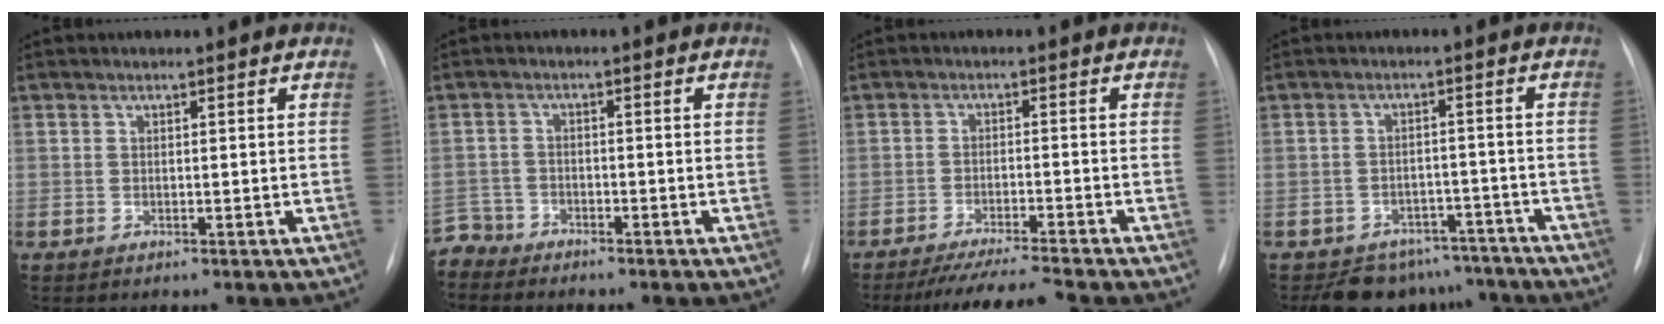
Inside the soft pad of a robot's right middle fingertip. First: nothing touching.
{"total": 3.7, "force": [-3.5, 0.7, -1.1], "torque": [0.027, -0.007, -0.067]}
{"total": 8.3, "force": [-7.6, -1.3, 3.3], "torque": [-0.042, -0.021, -0.124]}
{"total": 8.6, "force": [-7.3, 4.5, 0.4], "torque": [0.015, 0.023, -0.095]}